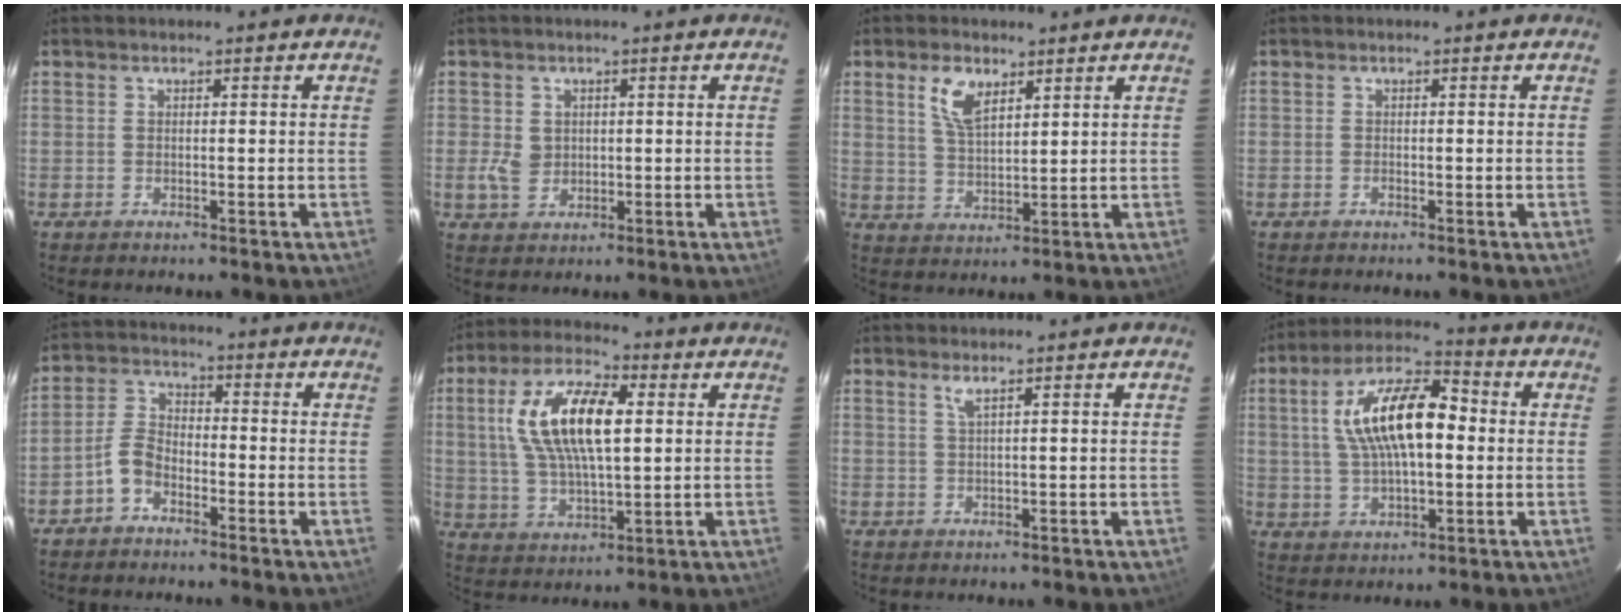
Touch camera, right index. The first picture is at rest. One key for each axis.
{"total": 3.8, "fx": 0.2, "fy": 3.3, "fz": 1.9, "tx": -0.038, "ty": 0.002, "tz": 0.008}
{"total": 6.4, "fx": 3.4, "fy": 3.1, "fz": 4.4, "tx": -0.087, "ty": 0.007, "tz": 0.069}
{"total": 0.0}
{"total": 4.8, "fx": -3.1, "fy": 2.6, "fz": 2.5, "tx": -0.061, "ty": 0.017, "tz": -0.066}
{"total": 15.7, "fx": 3.3, "fy": 6.5, "fz": 13.8, "tx": -0.267, "ty": 0.017, "tz": 0.063}
{"total": 1.3, "fx": 0.8, "fy": -0.3, "fz": 1.0, "tx": -0.020, "ty": 0.000, "tz": 0.016}
{"total": 15.3, "fx": 1.9, "fy": 6.3, "fz": 13.7, "tx": -0.255, "ty": 0.026, "tz": 0.032}